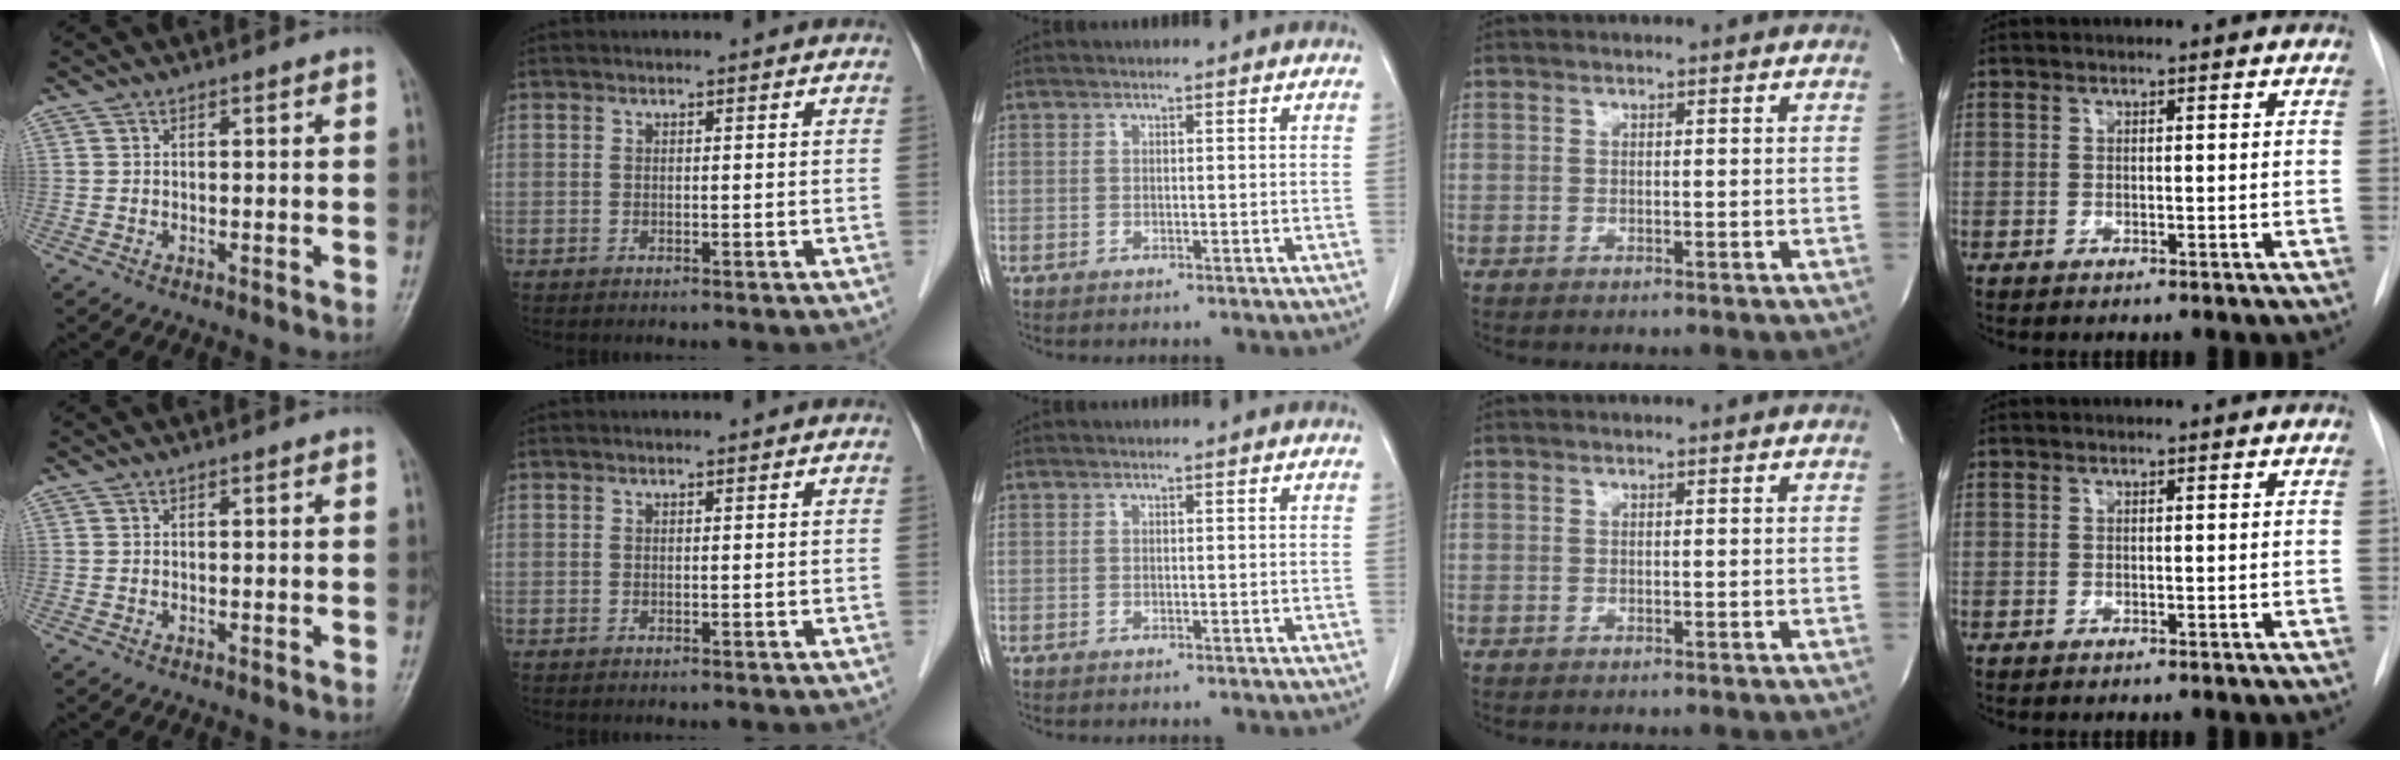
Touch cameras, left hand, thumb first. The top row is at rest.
{}